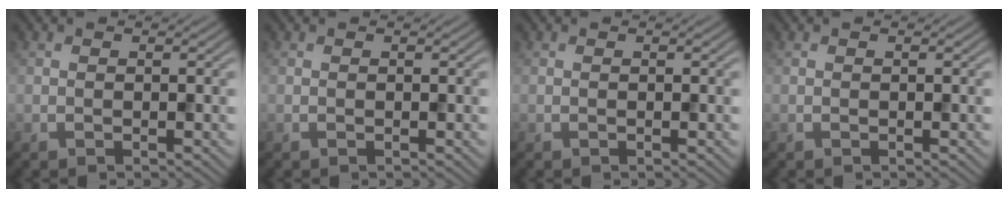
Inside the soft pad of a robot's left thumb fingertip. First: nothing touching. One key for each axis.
{"total": 0.0}
{"total": 0.0}
{"total": 0.0}